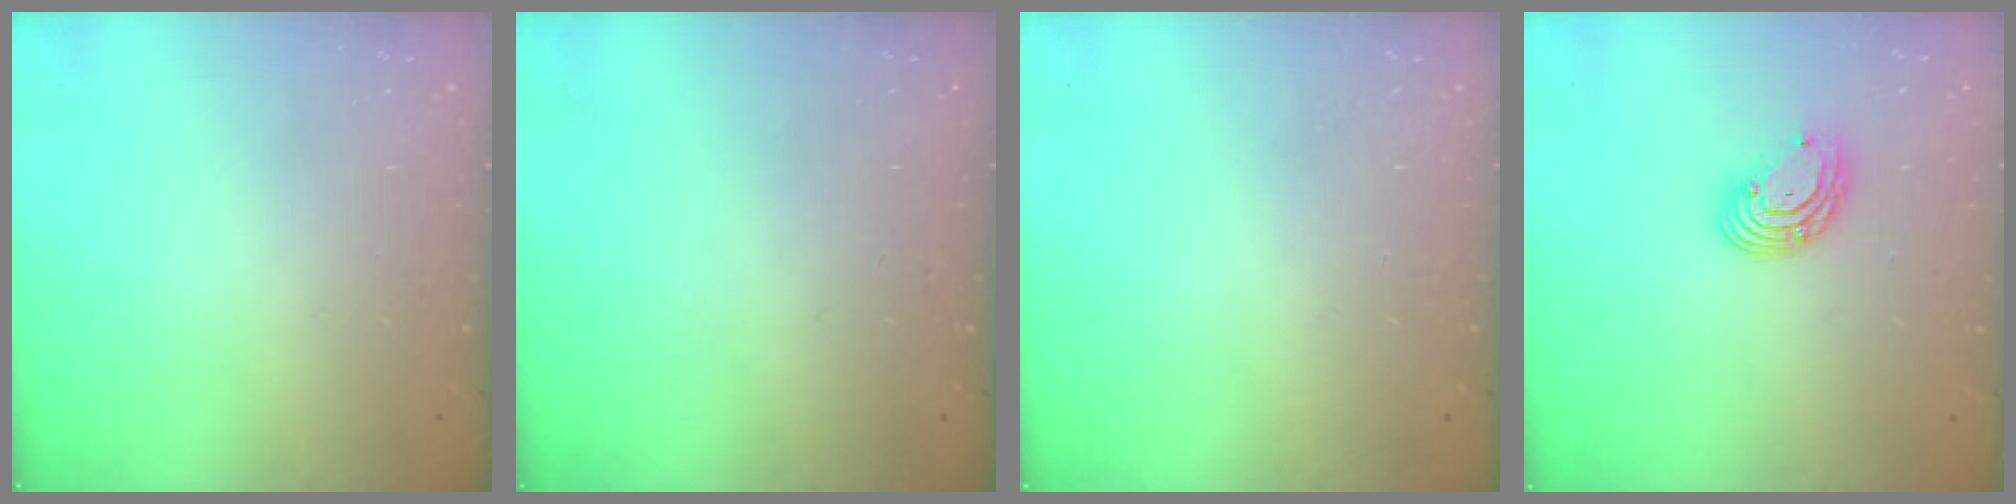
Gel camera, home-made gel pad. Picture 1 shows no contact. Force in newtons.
{"total": 0.0}
{"total": 0.0}
{"total": 6.5, "press": 6.4, "slide": 0.8}